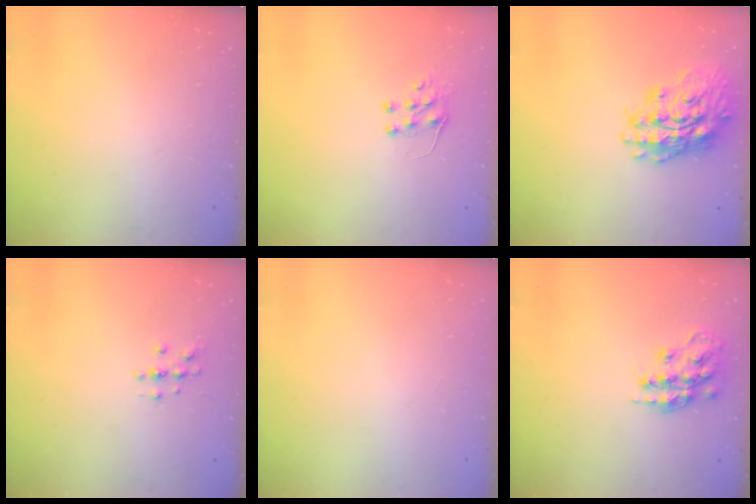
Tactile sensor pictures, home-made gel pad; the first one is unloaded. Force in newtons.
{"total": 6.0, "press": 5.9, "slide": 0.7}
{"total": 19.4, "press": 19.2, "slide": 3.0}
{"total": 2.0, "press": 2.0, "slide": 0.2}
{"total": 0.0}
{"total": 16.3, "press": 16.3, "slide": 0.8}